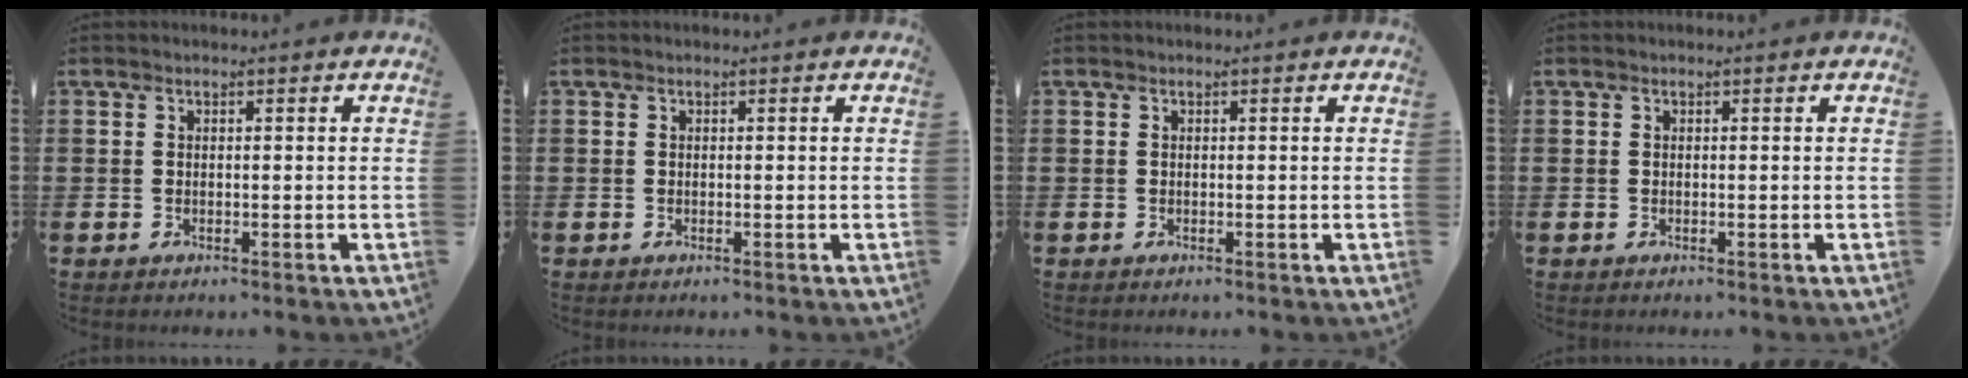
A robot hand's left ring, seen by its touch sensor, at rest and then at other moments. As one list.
[{"total": 0.0}, {"total": 0.0}, {"total": 0.0}]